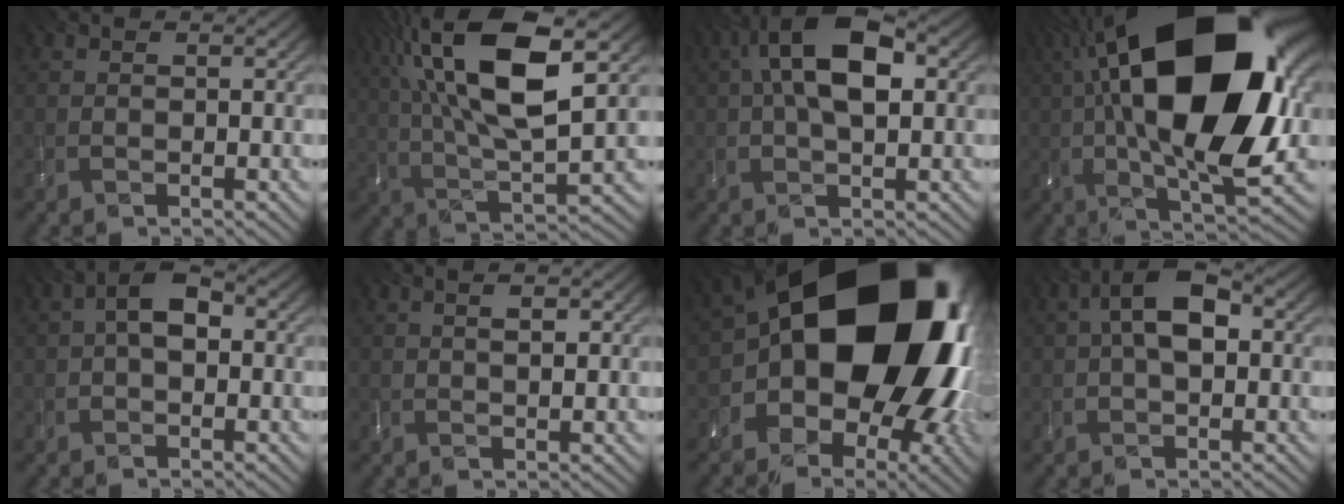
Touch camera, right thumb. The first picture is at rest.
{"total": 16.5, "force": [5.7, 5.7, 14.4], "torque": [-0.304, 0.031, 0.099]}
{"total": 10.1, "force": [1.6, 4.6, 8.8], "torque": [-0.164, 0.022, 0.017]}
{"total": 21.8, "force": [3.6, 10.0, 19.0], "torque": [-0.352, 0.033, 0.049]}
{"total": 3.7, "force": [-0.5, 2.2, 3.0], "torque": [-0.049, 0.009, -0.015]}
{"total": 2.0, "force": [0.7, 0.2, 1.8], "torque": [-0.020, -0.003, 0.011]}
{"total": 21.1, "force": [-0.1, 15.0, 14.9], "torque": [-0.260, -0.057, 0.021]}
{"total": 6.5, "force": [0.5, 3.4, 5.5], "torque": [-0.096, 0.014, 0.001]}